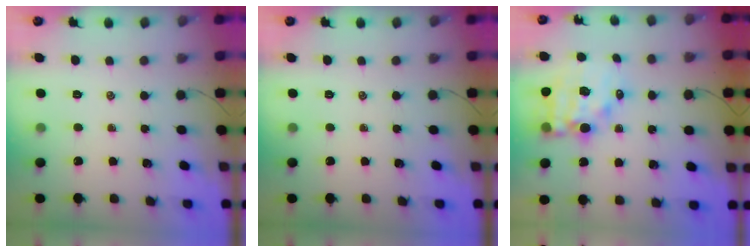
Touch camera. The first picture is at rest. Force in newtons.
{"total": 0.0}
{"total": 12.0, "press": 11.5, "slide": 3.3}